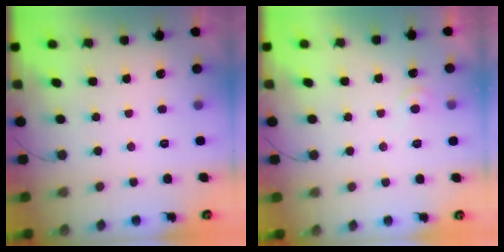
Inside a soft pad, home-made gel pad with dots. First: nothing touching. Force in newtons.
{"total": 4.1, "press": 4.1, "slide": 0.5}